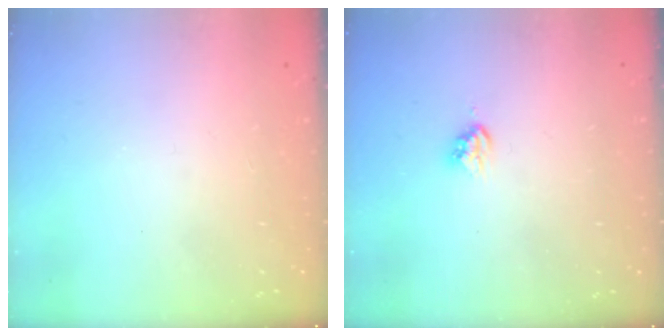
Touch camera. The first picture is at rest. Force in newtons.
{"total": 4.1, "press": 4.0, "slide": 0.3}